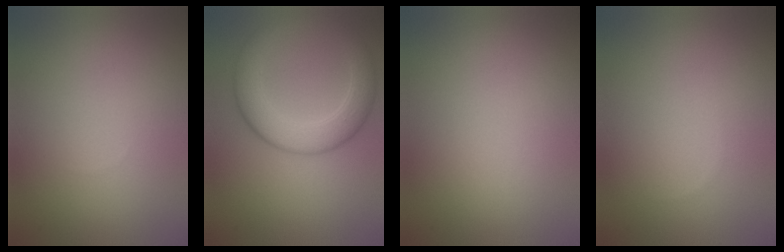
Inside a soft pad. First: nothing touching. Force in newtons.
{"total": 5.6, "press": 5.6, "slide": 0.3}
{"total": 0.0}
{"total": 0.0}